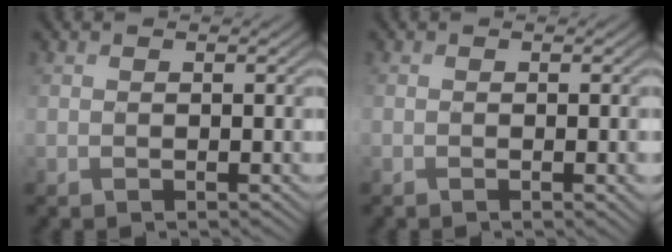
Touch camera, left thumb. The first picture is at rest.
{"total": 1.4, "force": [-0.1, 0.2, 1.4], "torque": [-0.021, -0.002, -0.002]}